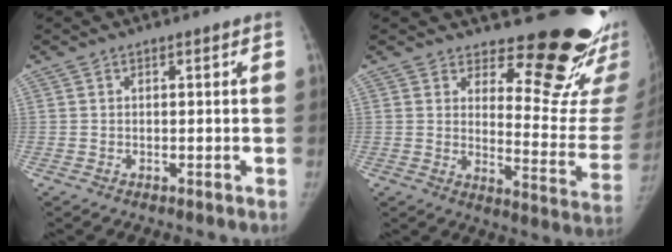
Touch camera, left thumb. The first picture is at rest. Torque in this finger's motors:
{"motor_torque": [0.15, 0.11, 0.92, -0.74, 0.02]}